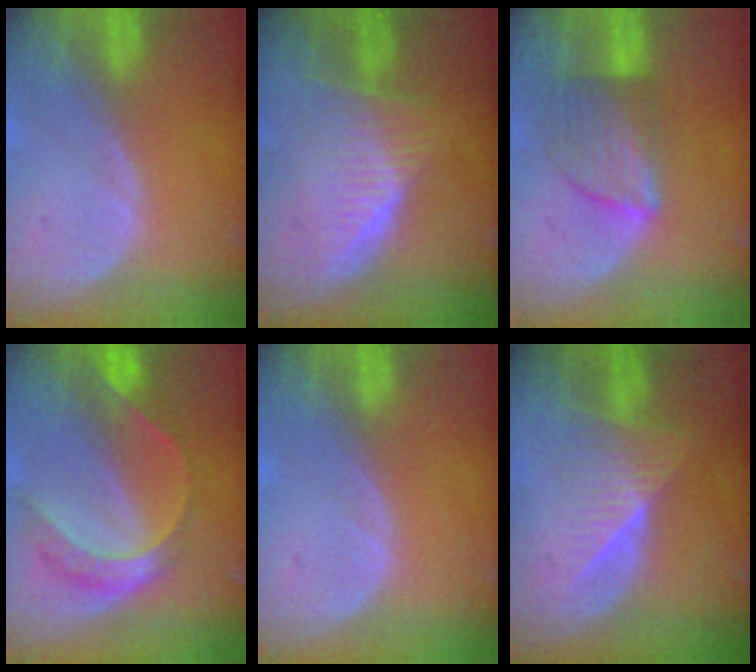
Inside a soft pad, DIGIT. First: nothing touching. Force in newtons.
{"total": 6.4, "press": 6.2, "slide": 1.7}
{"total": 6.1, "press": 6.1, "slide": 0.3}
{"total": 7.6, "press": 6.4, "slide": 4.2}
{"total": 0.5, "press": 0.1, "slide": 0.5}
{"total": 6.3, "press": 5.6, "slide": 2.9}